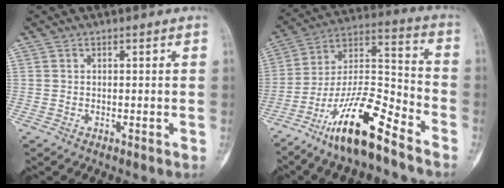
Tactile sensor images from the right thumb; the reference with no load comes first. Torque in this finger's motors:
{"motor_torque": [0.72, 0.37, 1.68, -1.09, 0.47]}